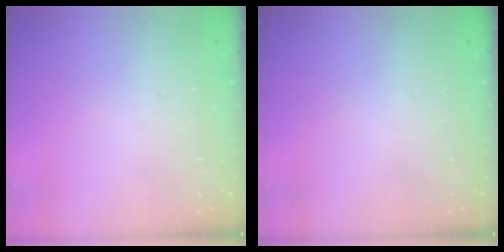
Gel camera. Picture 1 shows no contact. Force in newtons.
{"total": 0.0}